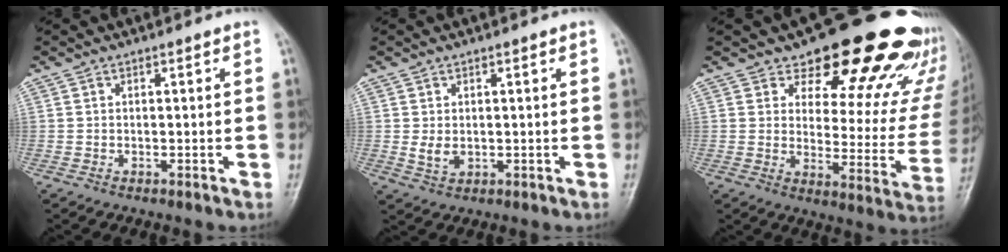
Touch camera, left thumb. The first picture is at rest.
{"total": 2.7, "force": [0.3, 2.0, 1.8], "torque": [-0.026, -0.009, 0.010]}
{"total": 22.4, "force": [18.2, 8.6, 9.9], "torque": [-0.077, -0.119, 0.220]}